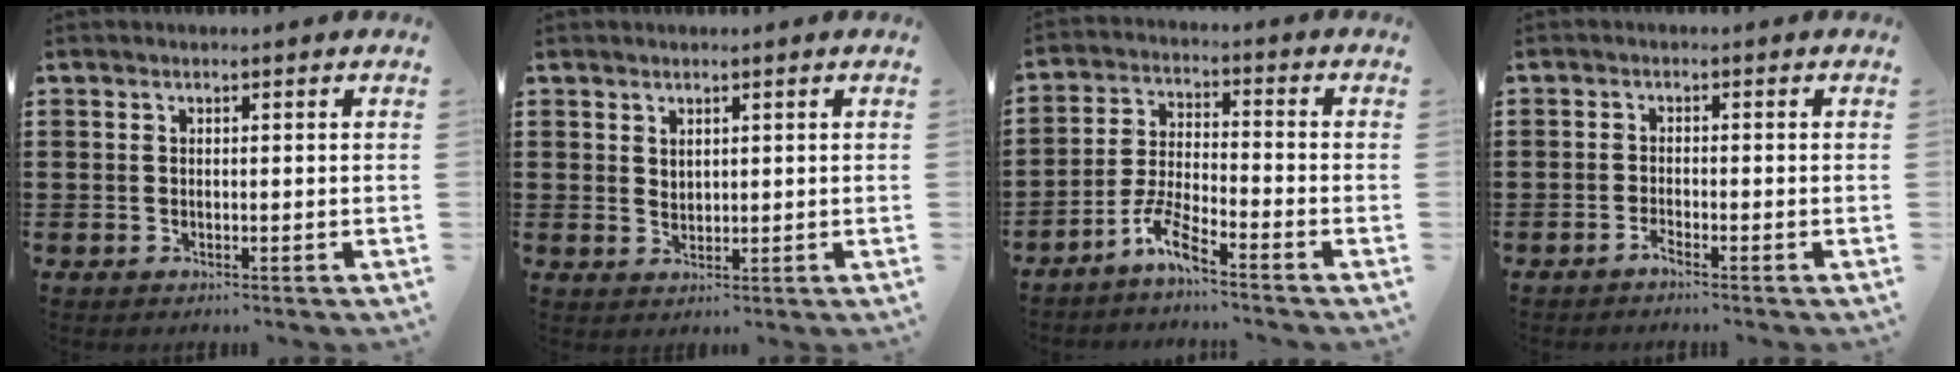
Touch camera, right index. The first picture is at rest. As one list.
[{"total": 1.6, "force": [1.4, 0.8, 0.3], "torque": [-0.007, 0.001, 0.028]}, {"total": 5.9, "force": [-4.7, 0.6, 3.4], "torque": [-0.088, -0.006, -0.096]}, {"total": 1.3, "force": [-1.2, -0.1, 0.5], "torque": [-0.011, -0.001, -0.023]}]